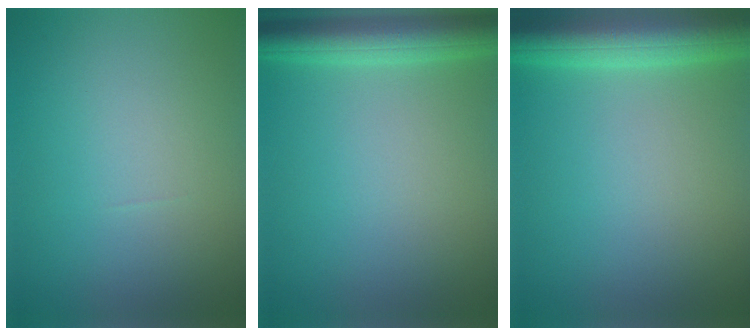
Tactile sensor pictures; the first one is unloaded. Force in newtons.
{"total": 4.9, "press": 4.9, "slide": 0.3}
{"total": 7.2, "press": 7.1, "slide": 0.3}